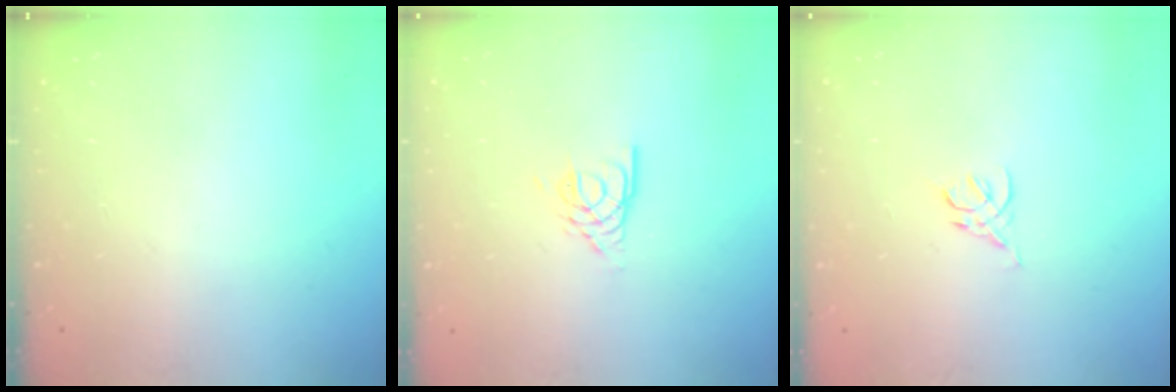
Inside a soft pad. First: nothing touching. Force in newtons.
{"total": 2.6, "press": 2.5, "slide": 0.4}
{"total": 3.1, "press": 3.0, "slide": 0.7}